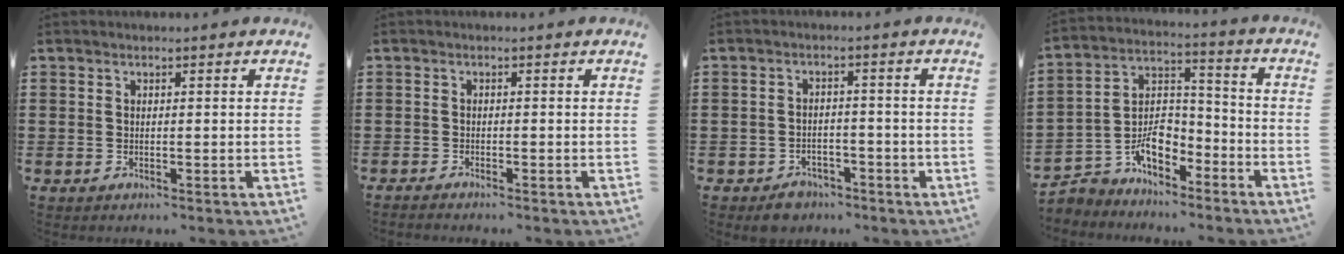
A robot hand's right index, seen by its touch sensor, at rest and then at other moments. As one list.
[{"total": 1.0, "force": [-1.0, 0.0, -0.1], "torque": [-0.001, 0.003, -0.021]}, {"total": 2.9, "force": [-2.4, 1.5, 0.2], "torque": [-0.008, 0.007, -0.049]}, {"total": 7.3, "force": [-4.7, 4.4, 3.5], "torque": [-0.076, 0.011, -0.089]}]